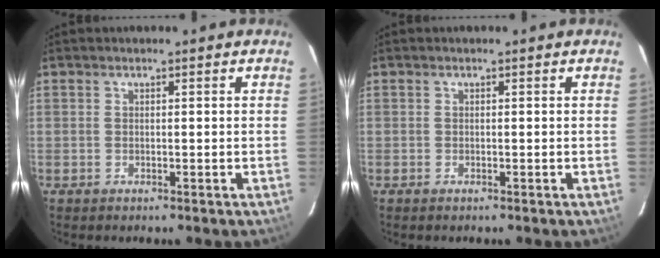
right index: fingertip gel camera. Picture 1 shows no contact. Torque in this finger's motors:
{"motor_torque": [0.13, -0.08, 0.07, 0.01]}